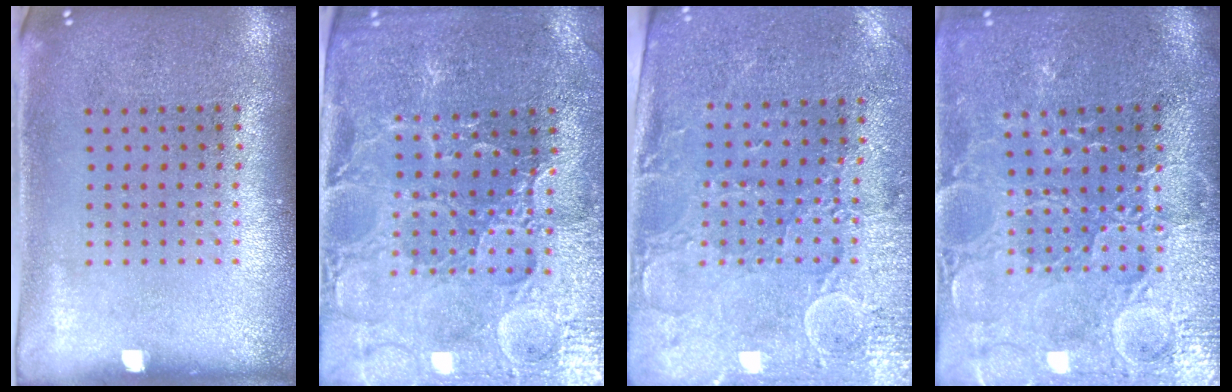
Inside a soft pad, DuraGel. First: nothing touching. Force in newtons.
{"total": 3.3, "press": 3.3, "slide": 0.5}
{"total": 2.9, "press": 2.6, "slide": 1.3}
{"total": 3.8, "press": 3.6, "slide": 1.1}